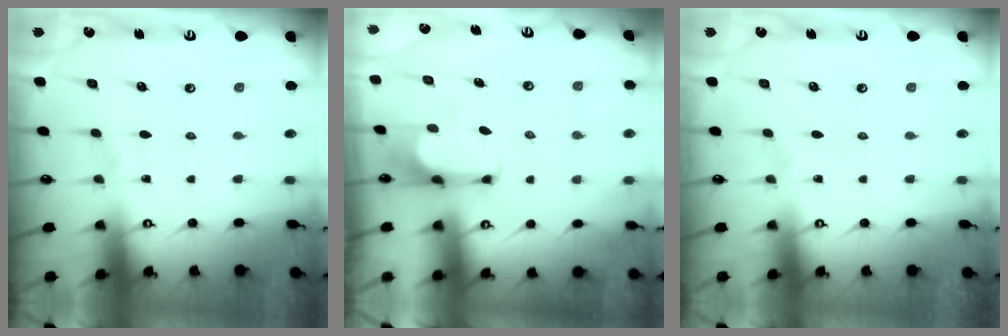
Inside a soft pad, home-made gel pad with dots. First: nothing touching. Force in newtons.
{"total": 0.9, "press": 0.2, "slide": 0.9}
{"total": 0.0}